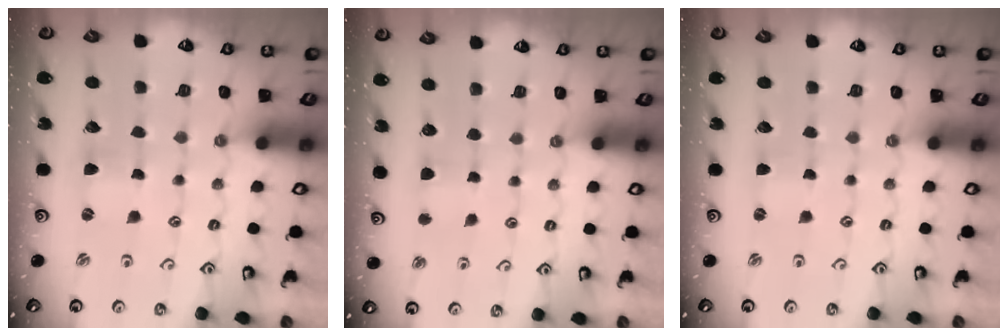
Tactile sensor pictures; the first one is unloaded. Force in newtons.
{"total": 2.8, "press": 2.8, "slide": 0.5}
{"total": 1.2, "press": 1.2, "slide": 0.2}